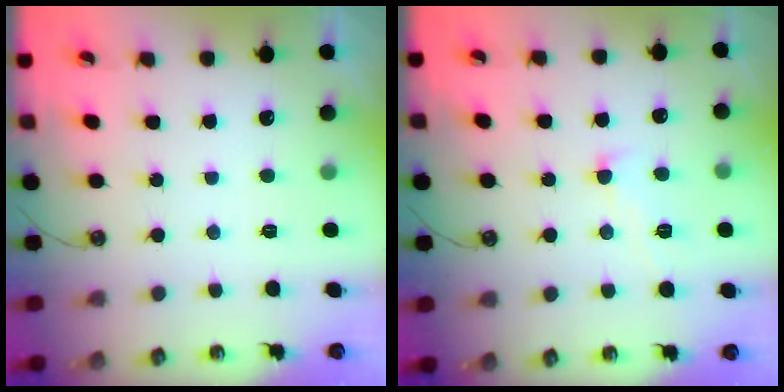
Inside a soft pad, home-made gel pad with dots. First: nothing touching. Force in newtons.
{"total": 0.6, "press": 0.0, "slide": 0.6}